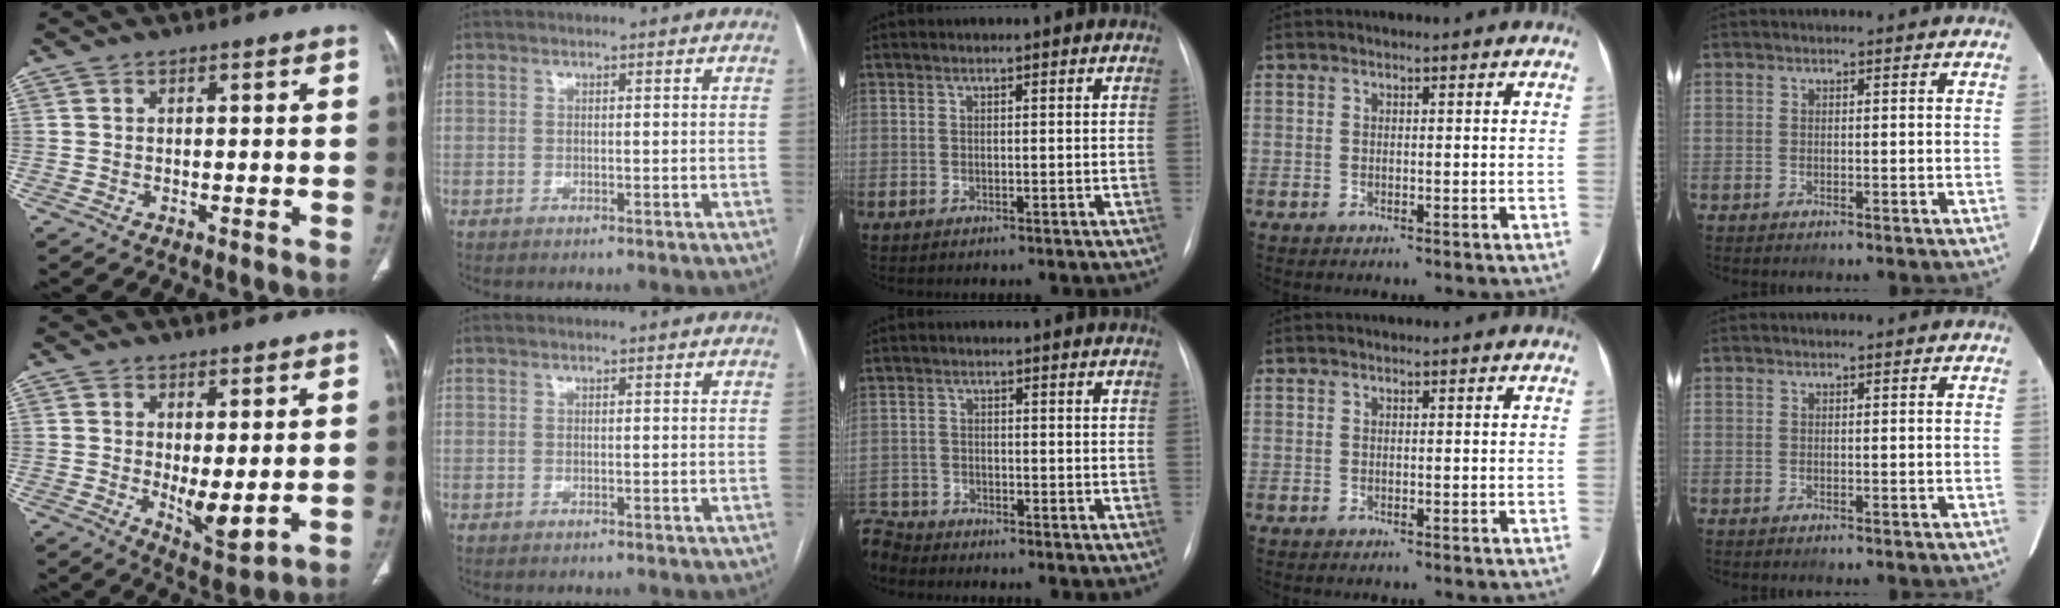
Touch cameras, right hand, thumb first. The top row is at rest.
{"thumb": {"total": 6.3, "force": [0.3, 2.3, 5.9], "torque": [-0.086, -0.023, 0.016]}, "middle": {"total": 5.1, "force": [-4.9, 1.3, -0.2], "torque": [0.010, -0.007, -0.099]}}